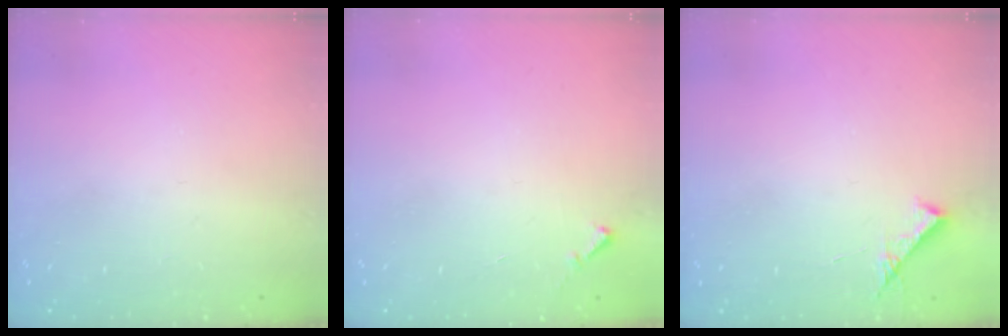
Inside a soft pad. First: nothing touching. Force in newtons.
{"total": 4.4, "press": 4.4, "slide": 0.3}
{"total": 6.9, "press": 6.9, "slide": 0.7}